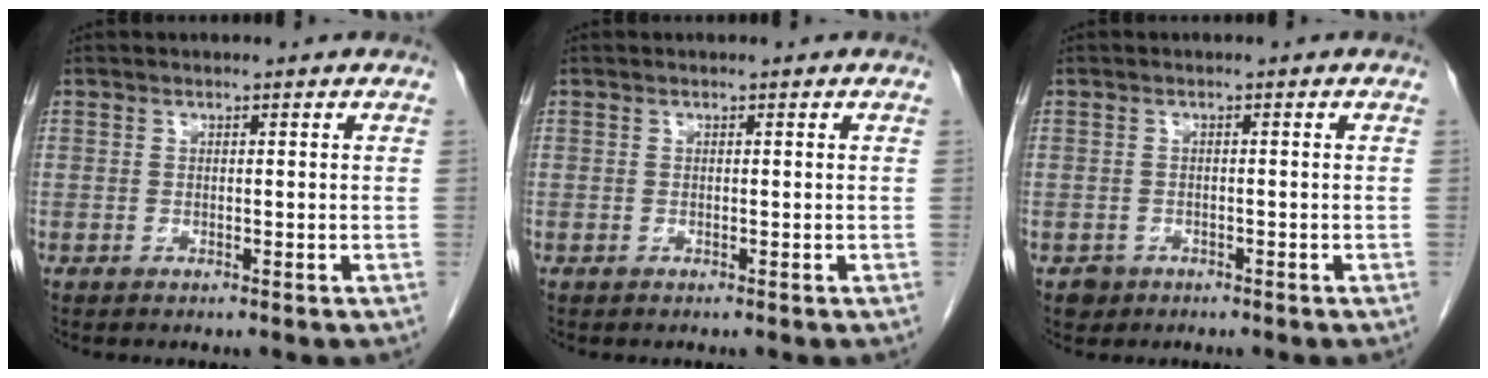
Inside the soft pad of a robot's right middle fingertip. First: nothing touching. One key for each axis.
{"total": 0.0}
{"total": 1.6, "fx": -1.0, "fy": 1.3, "fz": 0.0, "tx": -0.003, "ty": 0.005, "tz": -0.013}